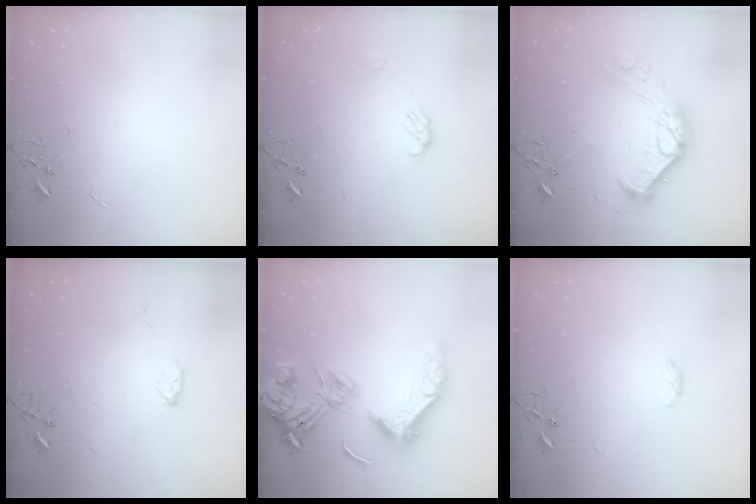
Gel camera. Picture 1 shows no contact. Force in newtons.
{"total": 4.9, "press": 4.9, "slide": 0.8}
{"total": 16.0, "press": 15.9, "slide": 1.2}
{"total": 4.6, "press": 4.5, "slide": 0.8}
{"total": 20.7, "press": 20.5, "slide": 2.6}
{"total": 3.7, "press": 3.7, "slide": 0.5}